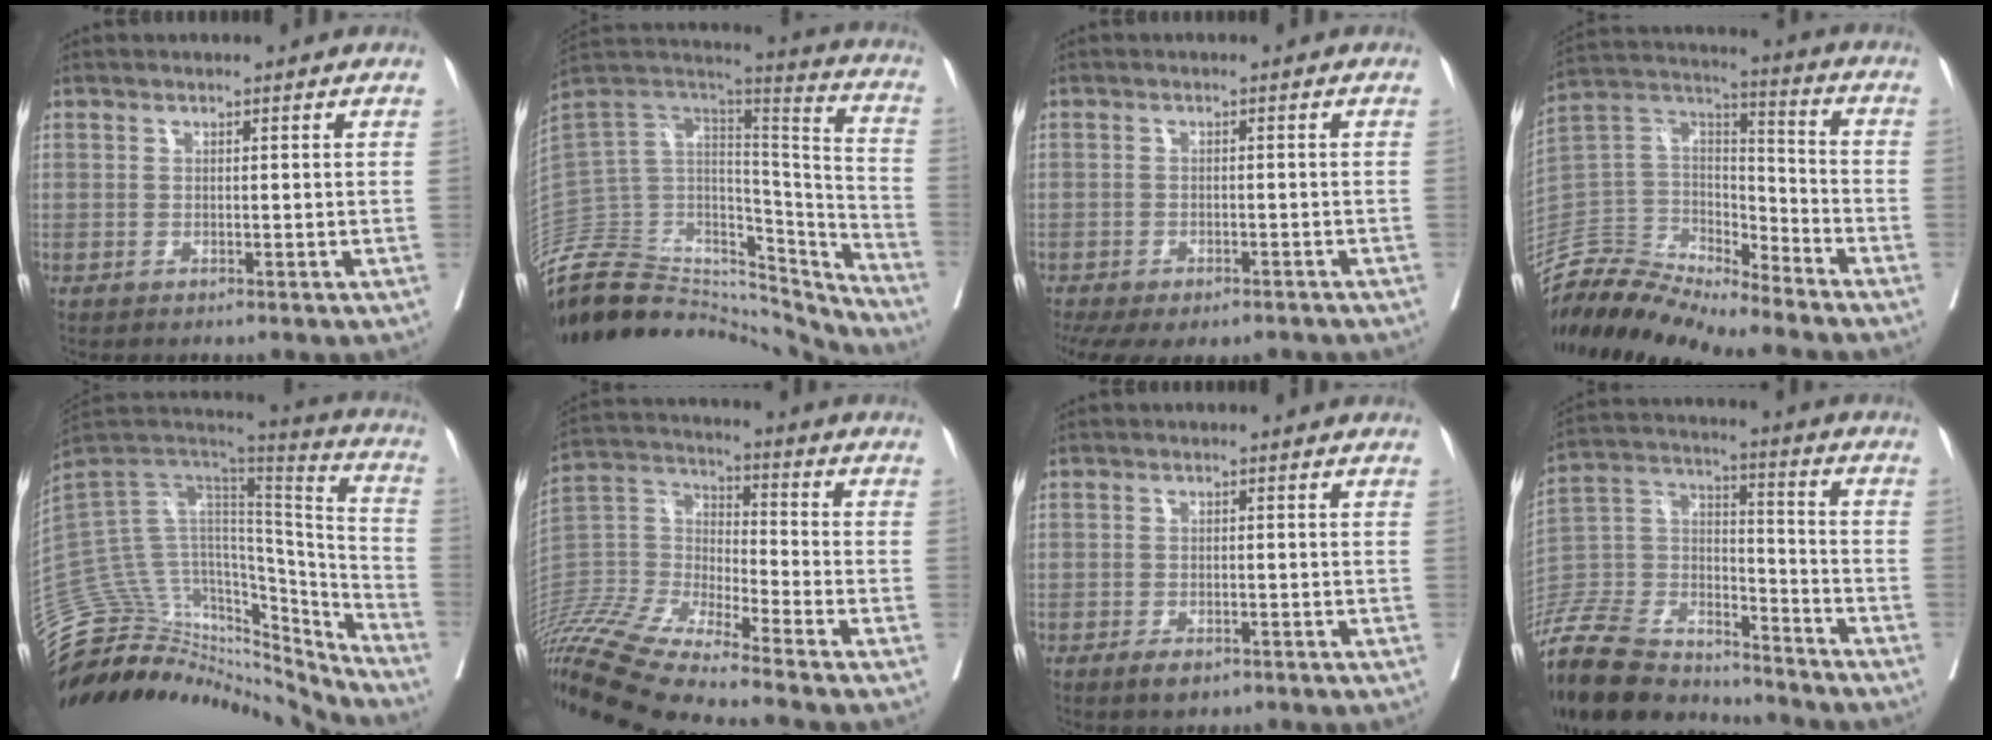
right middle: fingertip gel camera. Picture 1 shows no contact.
{"total": 36.2, "force": [-32.3, 10.6, 12.2], "torque": [-0.235, 0.001, -0.485]}
{"total": 11.6, "force": [-8.1, 6.0, 5.8], "torque": [-0.130, -0.012, -0.105]}
{"total": 17.4, "force": [-16.6, 2.7, 4.3], "torque": [-0.078, 0.044, -0.306]}
{"total": 34.7, "force": [-32.0, 8.6, 10.1], "torque": [-0.166, 0.022, -0.471]}
{"total": 18.8, "force": [-16.6, 0.1, 8.9], "torque": [-0.204, -0.003, -0.322]}
{"total": 2.5, "force": [-1.5, 1.1, 1.7], "torque": [-0.033, -0.004, -0.018]}
{"total": 24.9, "force": [-22.0, 7.2, 9.2], "torque": [-0.246, -0.011, -0.379]}